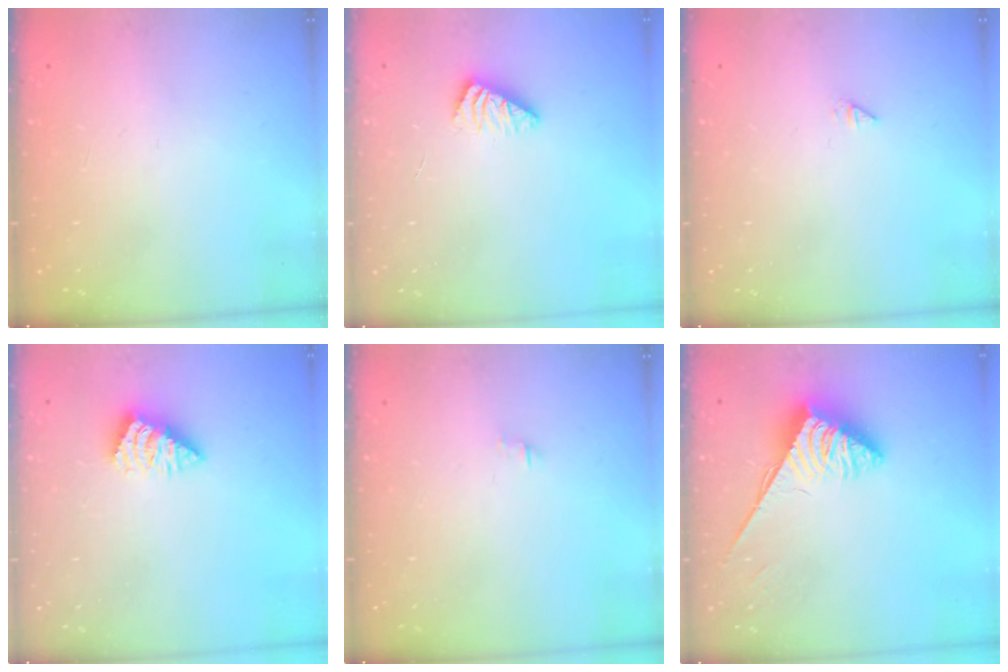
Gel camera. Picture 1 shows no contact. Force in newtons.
{"total": 2.5, "press": 2.4, "slide": 0.4}
{"total": 0.0}
{"total": 2.8, "press": 2.7, "slide": 0.5}
{"total": 0.0}
{"total": 3.7, "press": 3.6, "slide": 0.6}